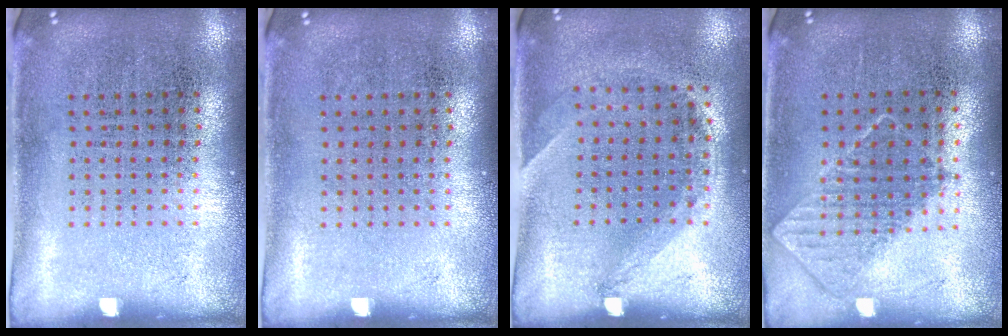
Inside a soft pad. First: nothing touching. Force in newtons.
{"total": 0.0}
{"total": 1.4, "press": 1.0, "slide": 1.0}
{"total": 0.8, "press": 0.8, "slide": 0.2}